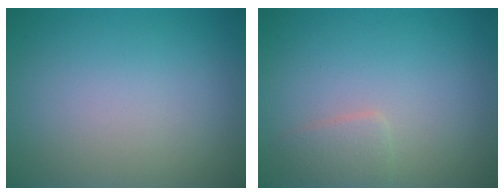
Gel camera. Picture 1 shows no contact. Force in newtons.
{"total": 1.5, "press": 1.5, "slide": 0.1}